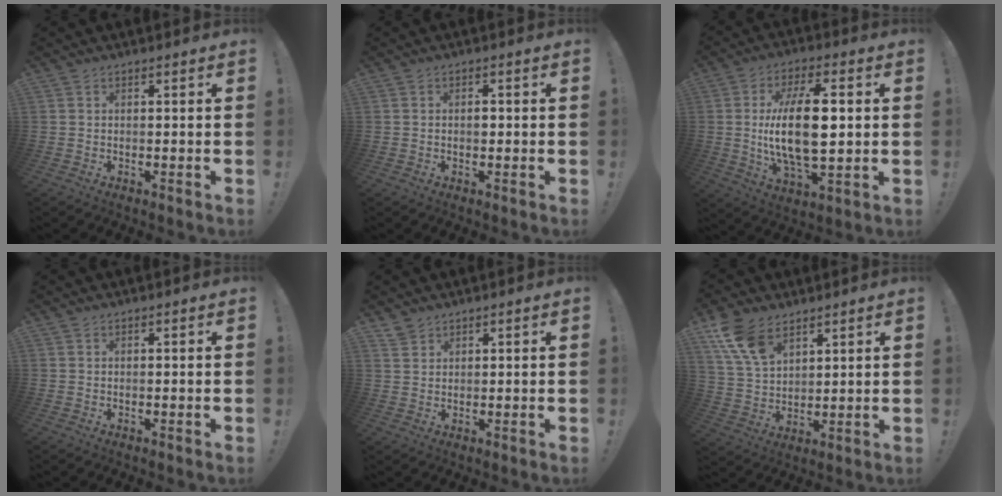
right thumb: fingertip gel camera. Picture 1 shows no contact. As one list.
[{"total": 1.3, "force": [-0.2, 0.8, 1.0], "torque": [-0.013, 0.002, -0.006]}, {"total": 18.2, "force": [1.1, 7.2, 16.7], "torque": [-0.319, -0.010, 0.006]}, {"total": 0.0}, {"total": 1.5, "force": [1.3, 0.6, 0.2], "torque": [0.004, -0.007, 0.024]}, {"total": 11.5, "force": [7.3, 6.2, 6.4], "torque": [-0.129, -0.031, 0.143]}]